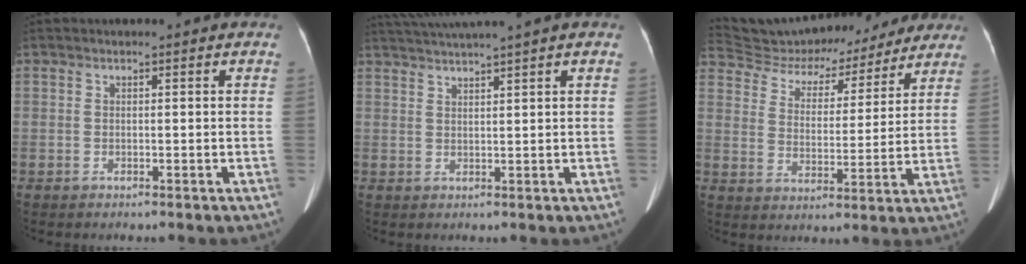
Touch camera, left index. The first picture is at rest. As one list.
[{"total": 6.2, "force": [5.4, -1.9, 2.4], "torque": [-0.040, 0.018, 0.090]}, {"total": 20.4, "force": [18.8, 6.6, 4.5], "torque": [-0.085, 0.022, 0.267]}]